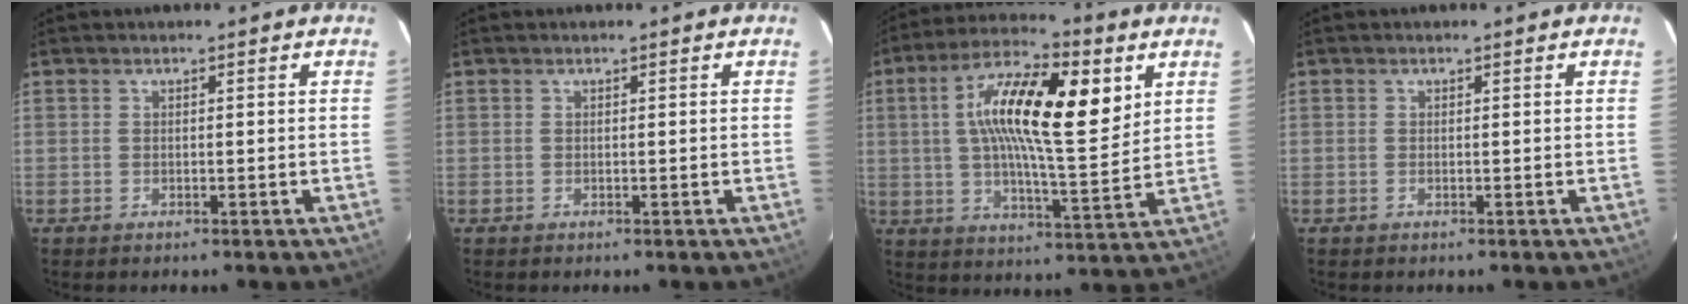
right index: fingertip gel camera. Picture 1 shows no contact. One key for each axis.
{"total": 0.0}
{"total": 18.5, "fx": 5.6, "fy": 5.4, "fz": 16.8, "tx": -0.292, "ty": 0.019, "tz": 0.083}
{"total": 0.0}